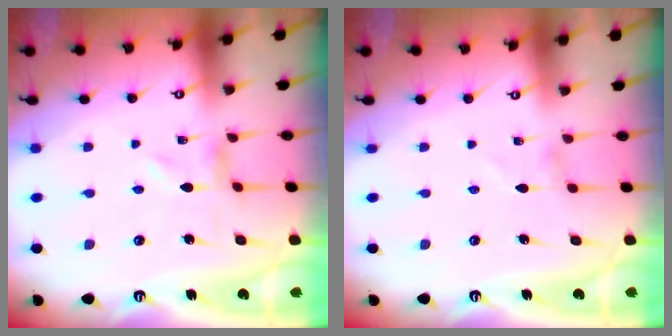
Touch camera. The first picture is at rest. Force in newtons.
{"total": 1.4, "press": 1.4, "slide": 0.1}